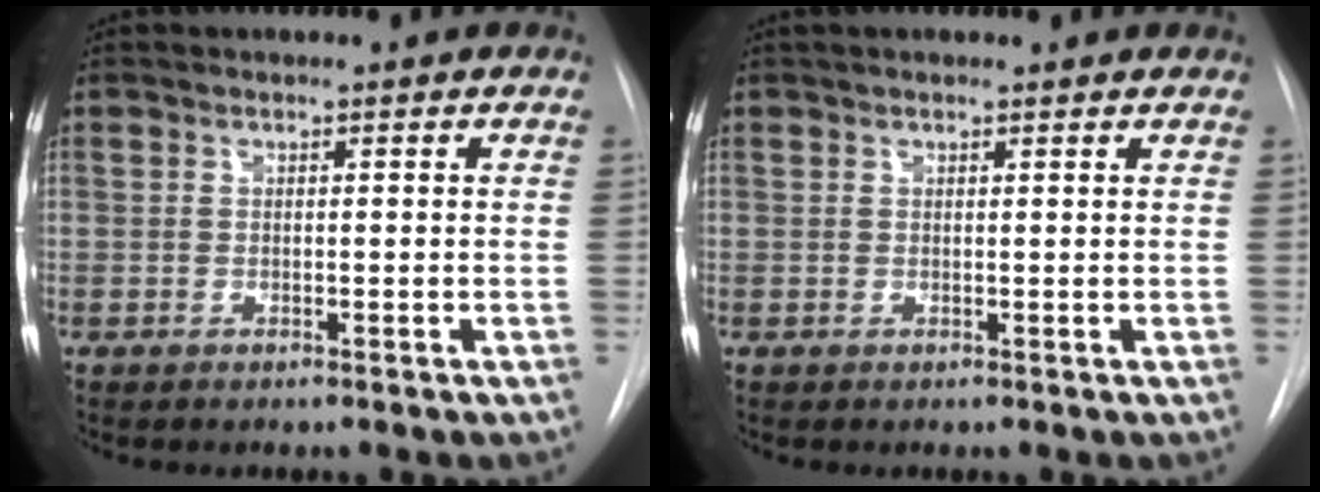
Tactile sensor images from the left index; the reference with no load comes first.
{"total": 3.3, "force": [2.8, 0.8, 1.6], "torque": [-0.021, 0.029, 0.035]}